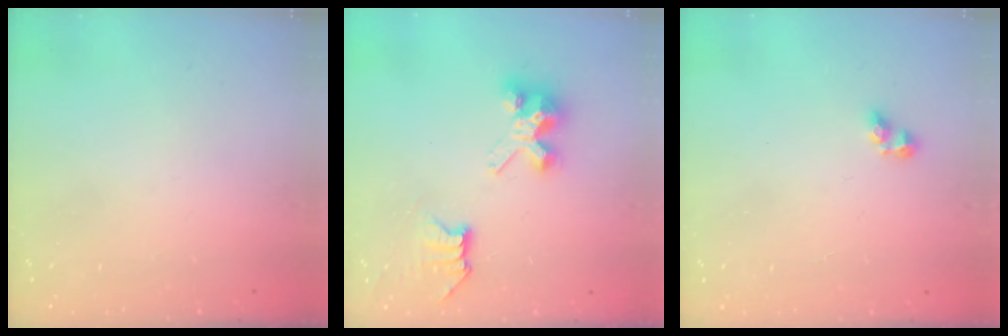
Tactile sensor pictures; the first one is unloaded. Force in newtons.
{"total": 7.4, "press": 7.4, "slide": 0.0}
{"total": 2.9, "press": 2.6, "slide": 1.1}